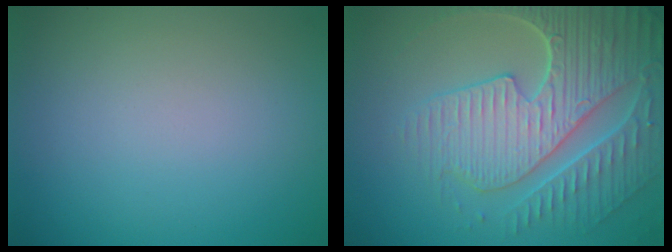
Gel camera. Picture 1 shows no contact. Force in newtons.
{"total": 8.2, "press": 6.1, "slide": 5.4}